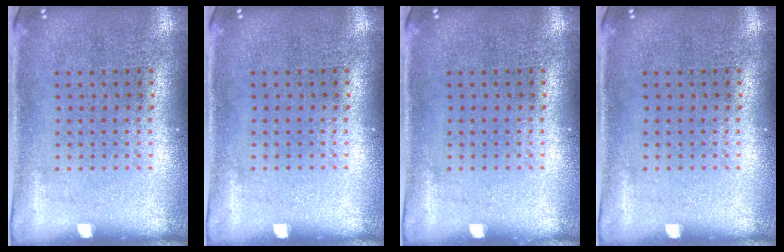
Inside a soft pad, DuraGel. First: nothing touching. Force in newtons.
{"total": 0.0}
{"total": 0.0}
{"total": 0.0}